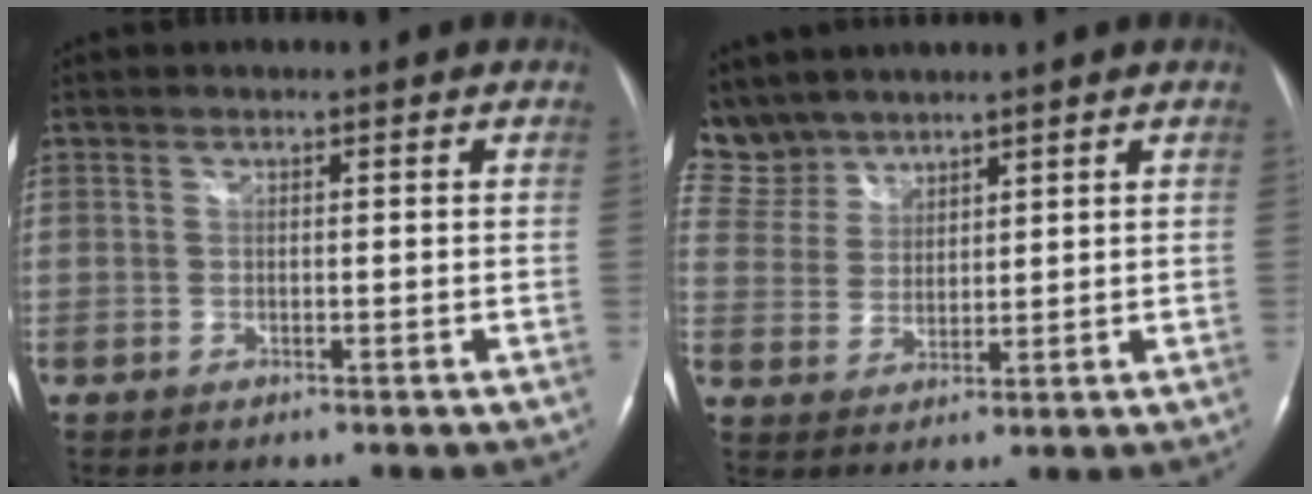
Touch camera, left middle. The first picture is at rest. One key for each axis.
{"total": 7.3, "fx": 6.6, "fy": 3.2, "fz": -0.1, "tx": -0.005, "ty": 0.011, "tz": 0.145}